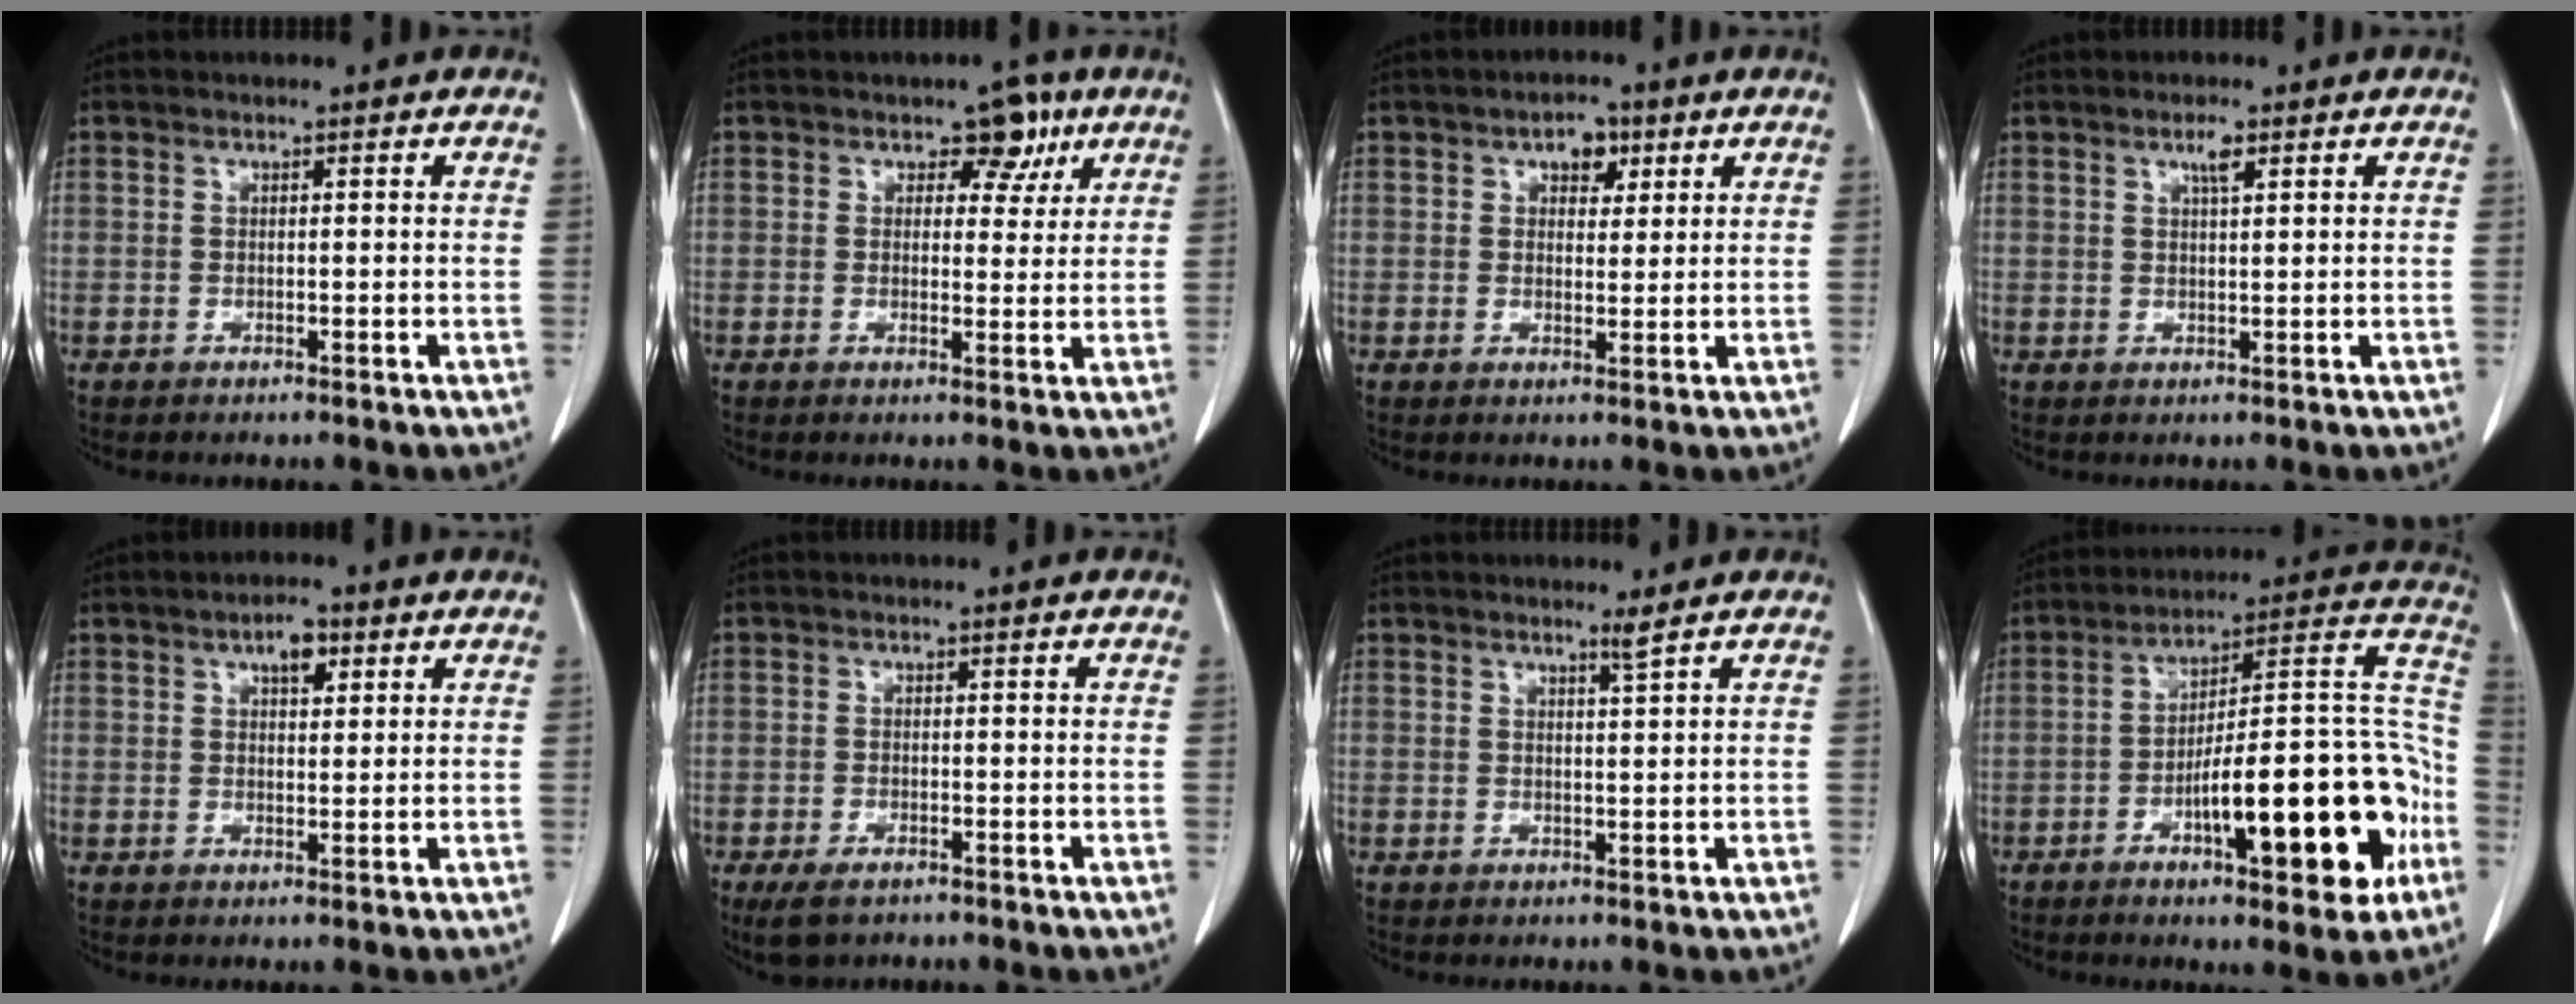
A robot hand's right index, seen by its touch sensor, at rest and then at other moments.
{"total": 4.6, "force": [2.4, 3.0, 2.5], "torque": [-0.017, 0.006, 0.029]}
{"total": 3.8, "force": [1.9, 2.2, 2.4], "torque": [-0.031, 0.008, 0.028]}
{"total": 2.1, "force": [1.2, 0.3, 1.7], "torque": [-0.033, 0.001, 0.021]}
{"total": 3.5, "force": [1.7, 1.4, 2.6], "torque": [-0.041, 0.003, 0.027]}
{"total": 4.0, "force": [-2.8, 1.8, 2.3], "torque": [-0.043, -0.008, -0.040]}
{"total": 1.2, "force": [0.9, -0.5, 0.6], "torque": [-0.024, -0.012, 0.020]}
{"total": 22.2, "force": [-8.0, 5.0, 20.1], "torque": [-0.245, 0.031, -0.105]}